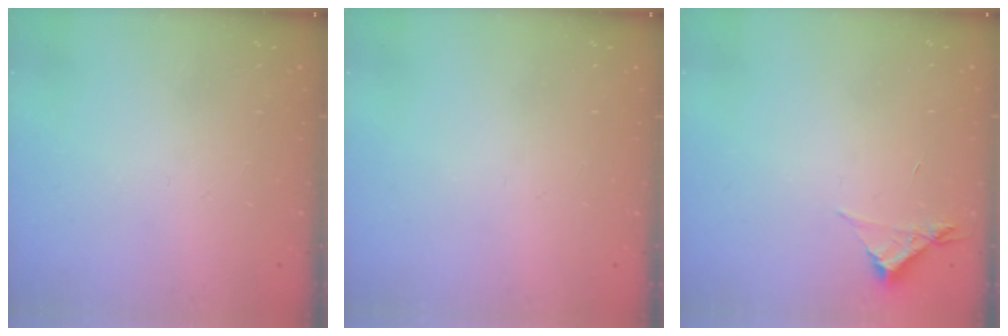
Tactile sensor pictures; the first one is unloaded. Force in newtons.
{"total": 0.0}
{"total": 3.0, "press": 3.0, "slide": 0.3}